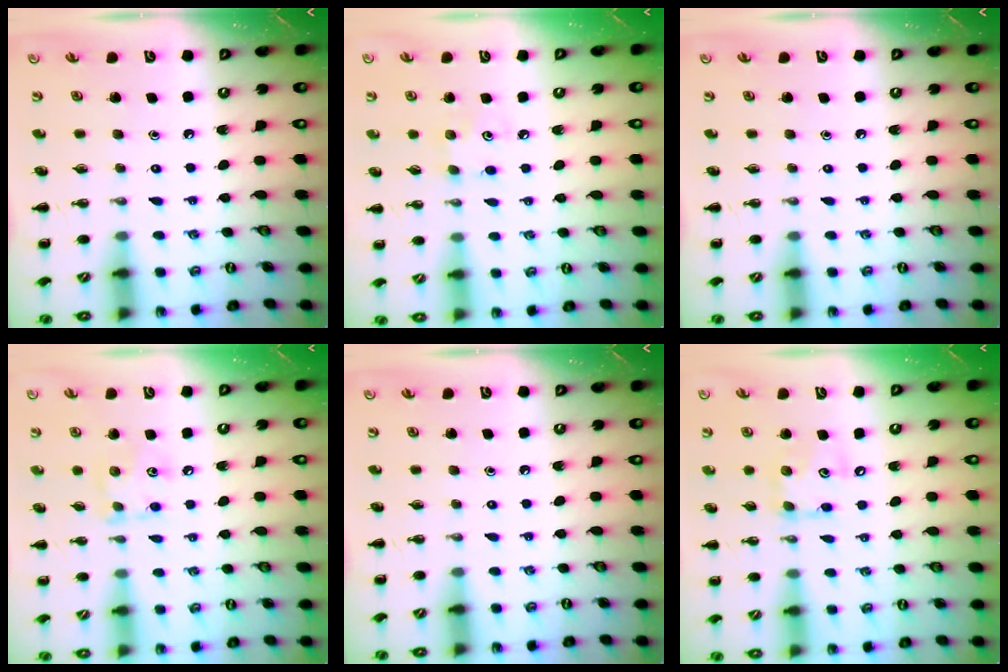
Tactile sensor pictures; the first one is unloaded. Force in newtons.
{"total": 5.0, "press": 4.9, "slide": 1.0}
{"total": 0.0}
{"total": 6.4, "press": 6.4, "slide": 0.3}
{"total": 0.0}
{"total": 7.9, "press": 7.9, "slide": 1.0}